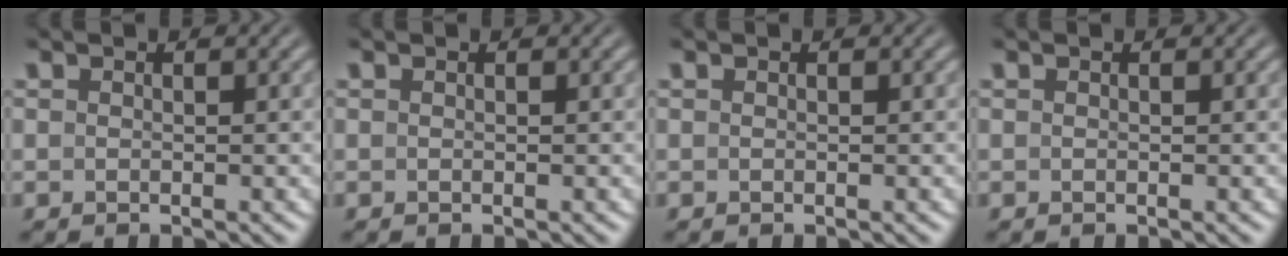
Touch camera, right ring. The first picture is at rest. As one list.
[{"total": 0.0}, {"total": 0.0}, {"total": 0.0}]